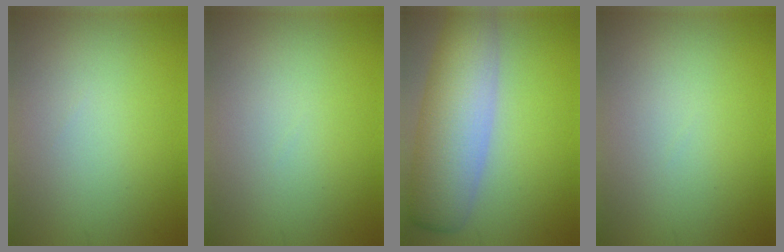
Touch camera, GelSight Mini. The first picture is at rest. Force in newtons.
{"total": 0.0}
{"total": 8.3, "press": 8.3, "slide": 0.2}
{"total": 0.0}